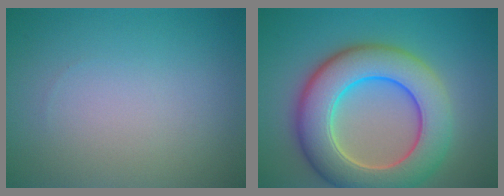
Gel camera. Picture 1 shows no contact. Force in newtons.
{"total": 10.1, "press": 10.1, "slide": 0.6}